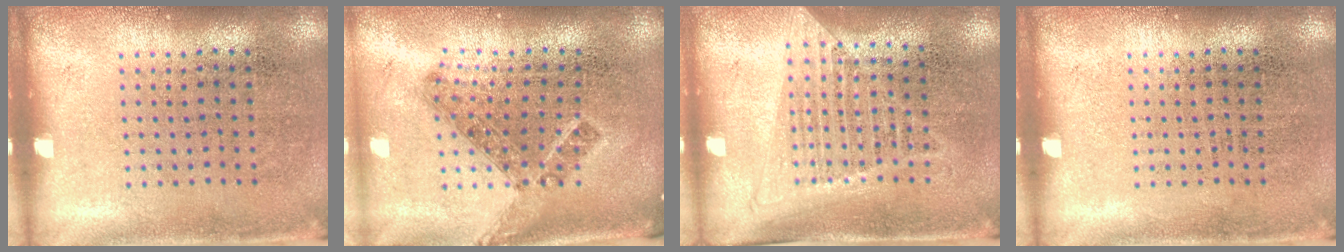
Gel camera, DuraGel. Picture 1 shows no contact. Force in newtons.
{"total": 1.2, "press": 1.0, "slide": 0.8}
{"total": 1.3, "press": 1.2, "slide": 0.5}
{"total": 0.0}